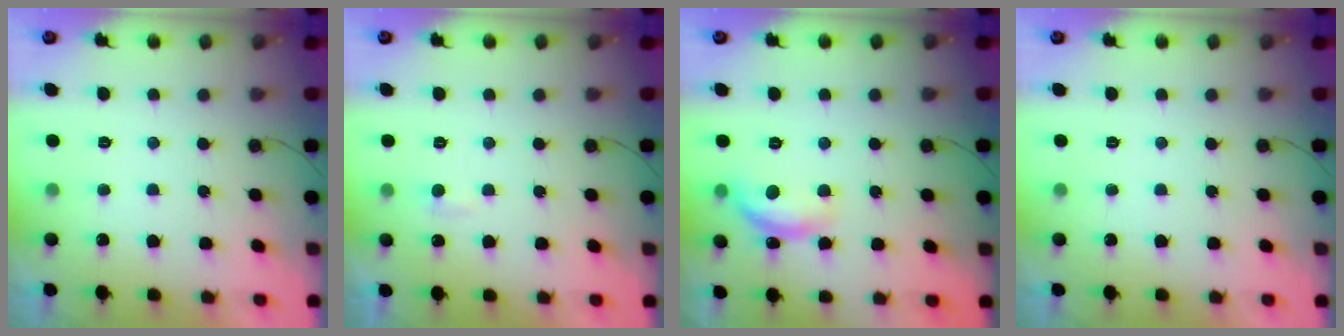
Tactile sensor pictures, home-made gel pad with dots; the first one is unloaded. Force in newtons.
{"total": 3.5, "press": 3.5, "slide": 0.4}
{"total": 12.3, "press": 12.3, "slide": 0.8}
{"total": 0.0}